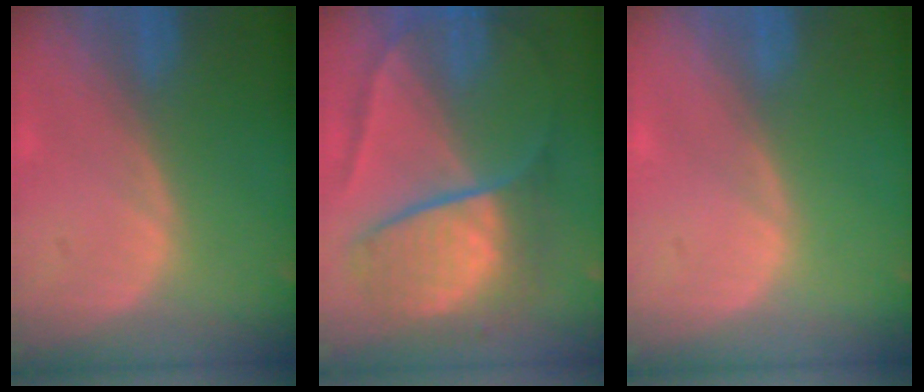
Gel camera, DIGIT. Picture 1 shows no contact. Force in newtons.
{"total": 10.2, "press": 10.1, "slide": 1.1}
{"total": 0.0}